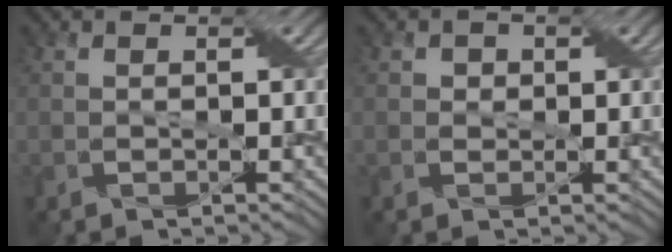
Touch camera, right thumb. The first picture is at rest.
{"total": 1.1, "force": [0.2, 1.1, 0.1], "torque": [0.005, 0.009, -0.010]}